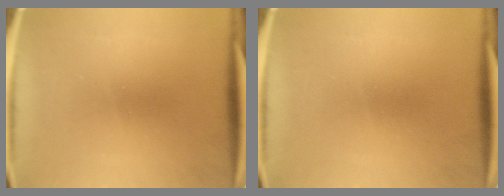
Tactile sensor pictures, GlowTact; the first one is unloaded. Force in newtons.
{"total": 0.0}